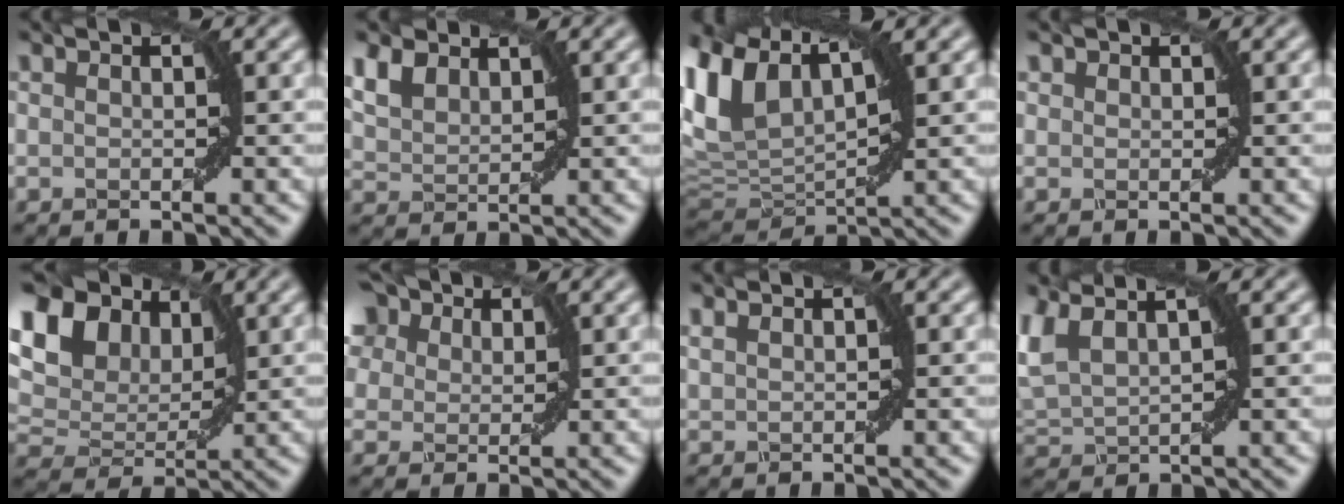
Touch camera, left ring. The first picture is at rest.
{"total": 4.5, "force": [2.8, 2.7, 2.2], "torque": [-0.066, 0.010, 0.050]}
{"total": 8.6, "force": [3.9, 4.7, 6.1], "torque": [-0.142, 0.017, 0.077]}
{"total": 0.7, "force": [0.4, 0.5, 0.0], "torque": [0.002, 0.001, 0.007]}
{"total": 10.9, "force": [4.8, 6.7, 7.1], "torque": [-0.137, 0.021, 0.074]}
{"total": 12.7, "force": [6.9, 8.2, 6.8], "torque": [-0.150, 0.049, 0.102]}
{"total": 1.2, "force": [1.0, 0.4, 0.5], "torque": [-0.014, 0.002, 0.021]}
{"total": 4.1, "force": [2.3, 1.7, 2.9], "torque": [-0.083, 0.017, 0.048]}